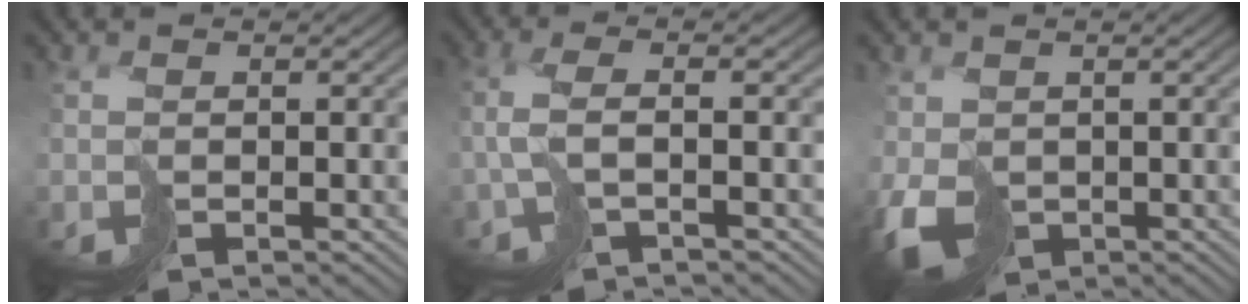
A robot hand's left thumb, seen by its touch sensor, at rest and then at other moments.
{"total": 3.7, "force": [-1.0, 1.2, 3.3], "torque": [-0.067, 0.005, -0.031]}
{"total": 5.1, "force": [-1.5, 4.0, 2.8], "torque": [-0.072, -0.017, -0.023]}